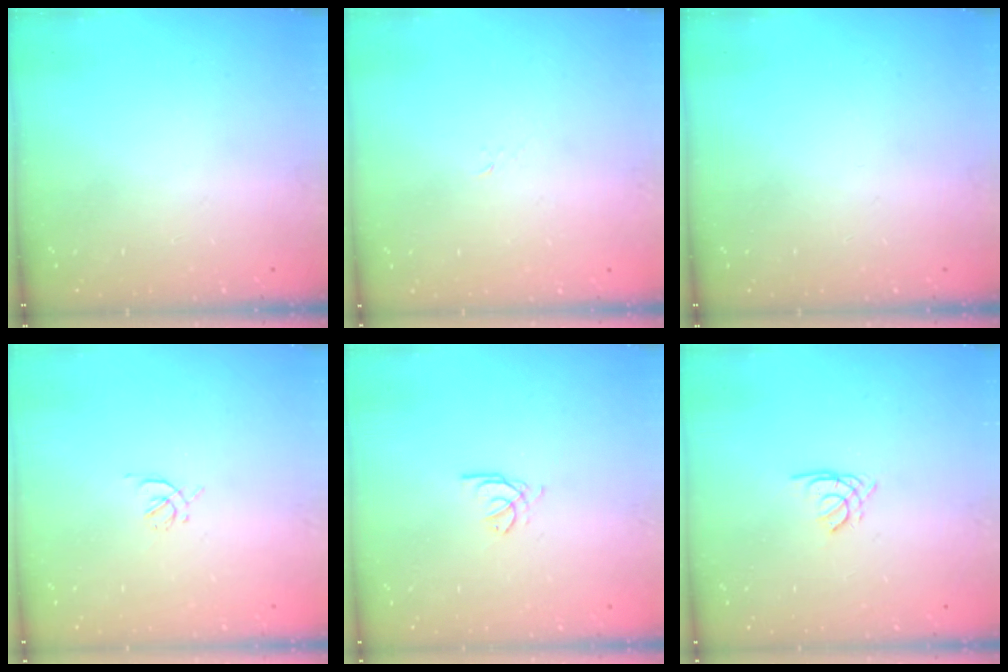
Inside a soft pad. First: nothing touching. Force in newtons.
{"total": 3.4, "press": 3.4, "slide": 0.5}
{"total": 0.0}
{"total": 1.2, "press": 1.2, "slide": 0.4}
{"total": 2.6, "press": 2.6, "slide": 0.3}
{"total": 1.1, "press": 1.1, "slide": 0.3}